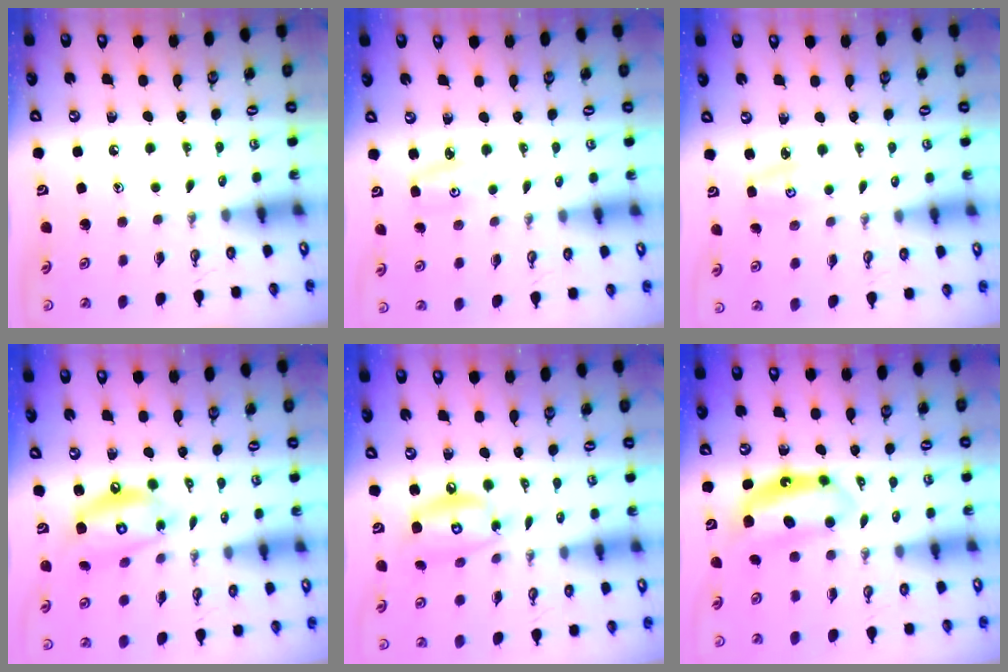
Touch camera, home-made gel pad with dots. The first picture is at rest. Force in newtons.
{"total": 3.5, "press": 3.4, "slide": 0.4}
{"total": 3.0, "press": 3.0, "slide": 0.4}
{"total": 12.6, "press": 12.5, "slide": 1.1}
{"total": 11.9, "press": 11.9, "slide": 0.8}
{"total": 6.8, "press": 6.8, "slide": 0.3}